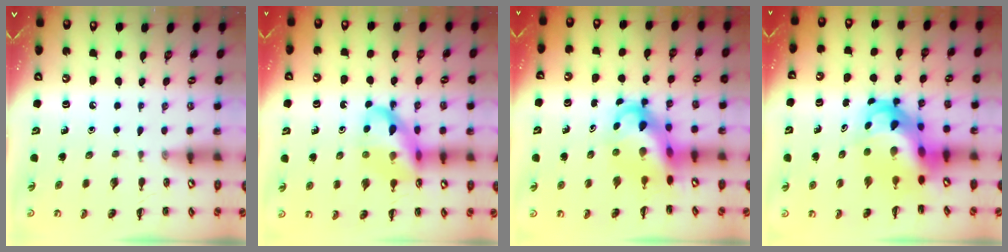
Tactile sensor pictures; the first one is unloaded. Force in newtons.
{"total": 14.3, "press": 13.9, "slide": 3.4}
{"total": 7.7, "press": 7.4, "slide": 2.3}
{"total": 10.2, "press": 9.8, "slide": 3.0}